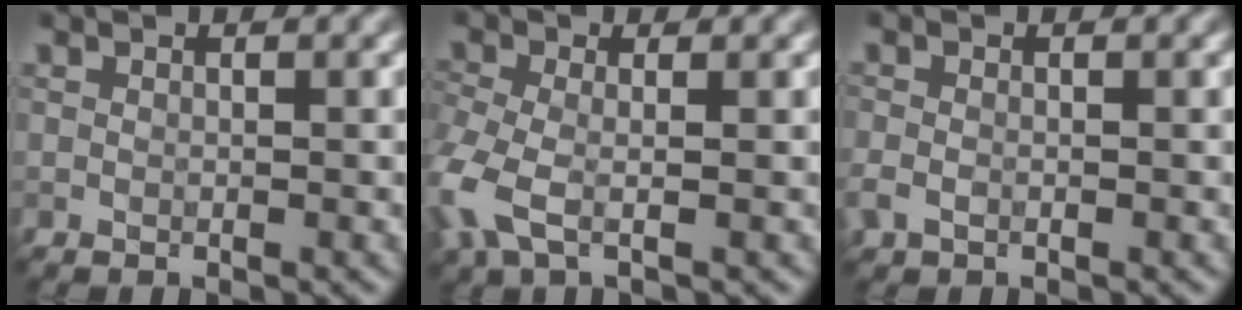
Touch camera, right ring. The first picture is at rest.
{"total": 3.6, "force": [-2.6, 1.0, 2.3], "torque": [-0.108, -0.021, -0.016]}
{"total": 1.7, "force": [-1.5, -0.7, -0.4], "torque": [-0.021, -0.014, 0.009]}